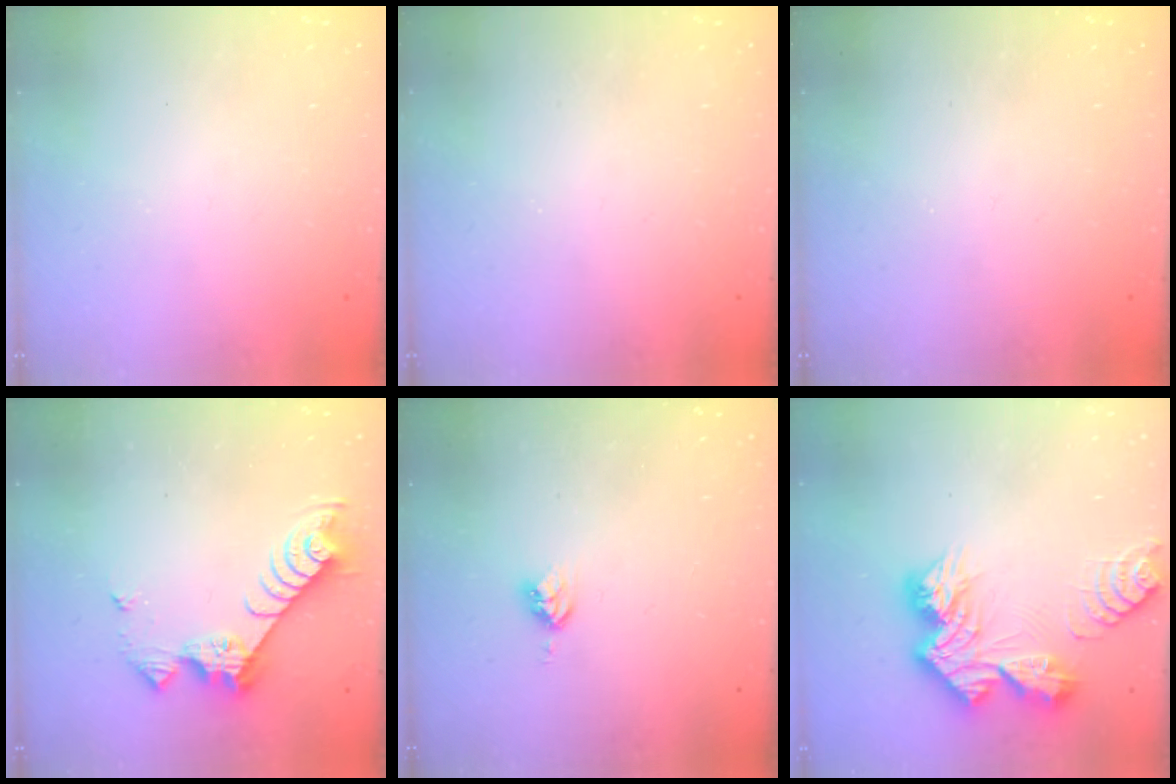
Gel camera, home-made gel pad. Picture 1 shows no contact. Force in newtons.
{"total": 0.0}
{"total": 0.0}
{"total": 10.0, "press": 9.9, "slide": 0.5}
{"total": 3.7, "press": 3.7, "slide": 0.5}
{"total": 13.8, "press": 13.7, "slide": 1.2}